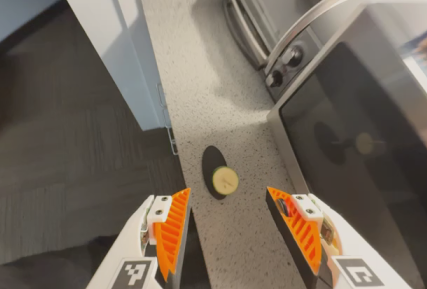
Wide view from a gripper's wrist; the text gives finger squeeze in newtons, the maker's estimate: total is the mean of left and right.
{"total": 0.0}